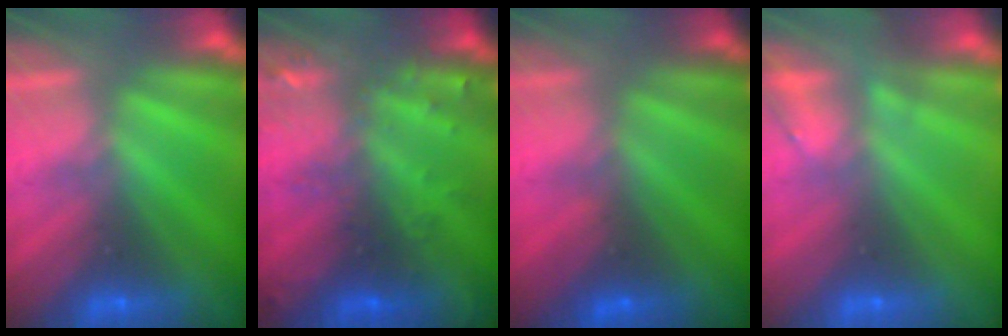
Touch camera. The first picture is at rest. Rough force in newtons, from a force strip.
{"total": 2.9}
{"total": 4.5}
{"total": 2.3}